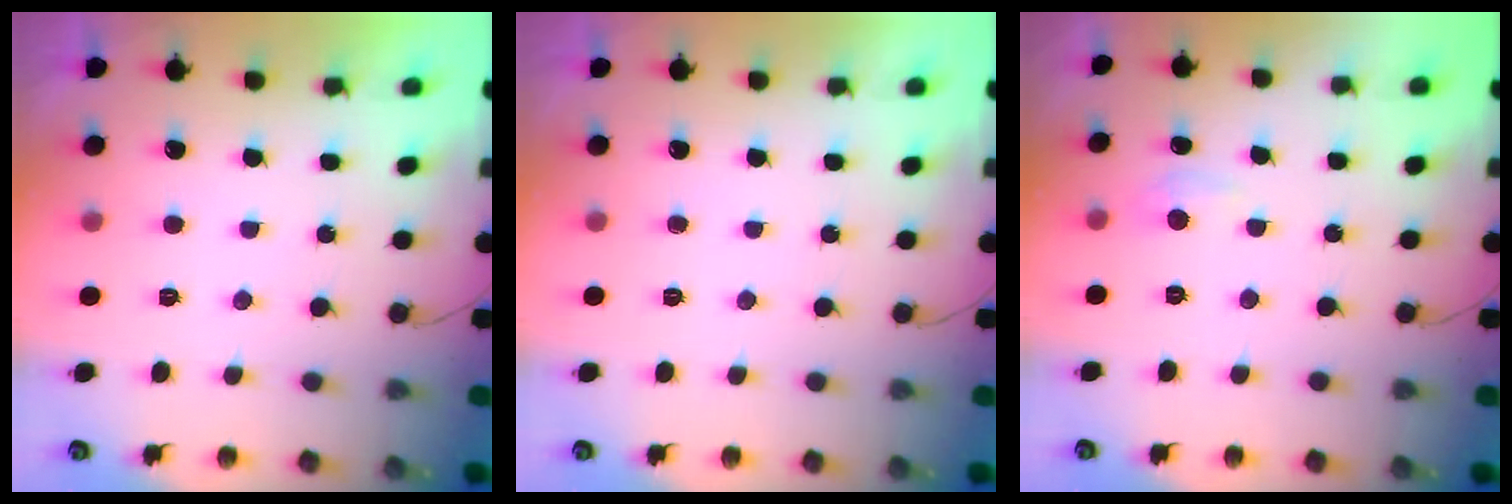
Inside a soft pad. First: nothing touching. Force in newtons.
{"total": 0.0}
{"total": 2.9, "press": 2.9, "slide": 0.4}